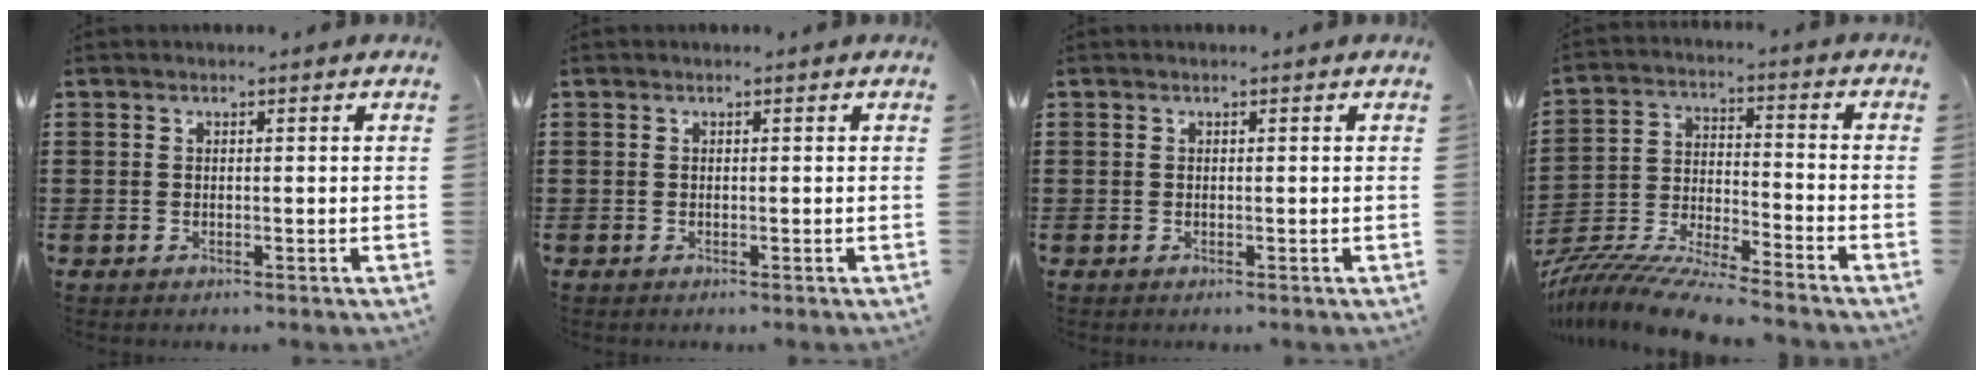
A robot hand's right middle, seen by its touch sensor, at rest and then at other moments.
{"total": 0.0}
{"total": 0.0}
{"total": 9.4, "force": [-9.1, 0.1, 2.4], "torque": [-0.052, 0.006, -0.184]}